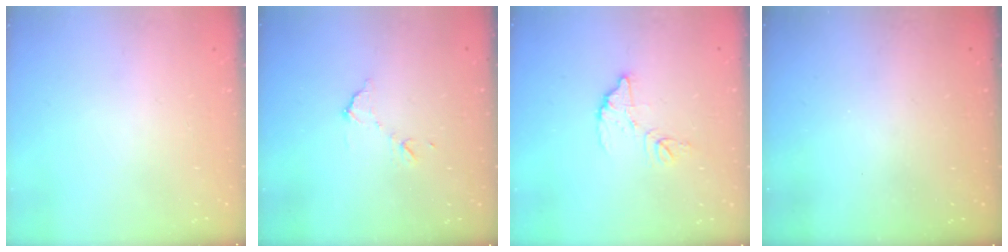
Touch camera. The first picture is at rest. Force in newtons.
{"total": 7.5, "press": 7.5, "slide": 0.1}
{"total": 9.6, "press": 9.5, "slide": 0.7}
{"total": 3.3, "press": 3.3, "slide": 0.1}